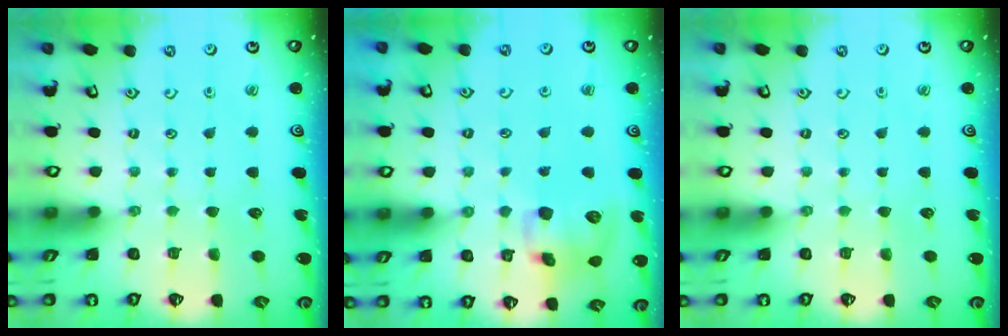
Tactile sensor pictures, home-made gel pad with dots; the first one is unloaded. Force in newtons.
{"total": 11.7, "press": 11.5, "slide": 2.0}
{"total": 0.0}